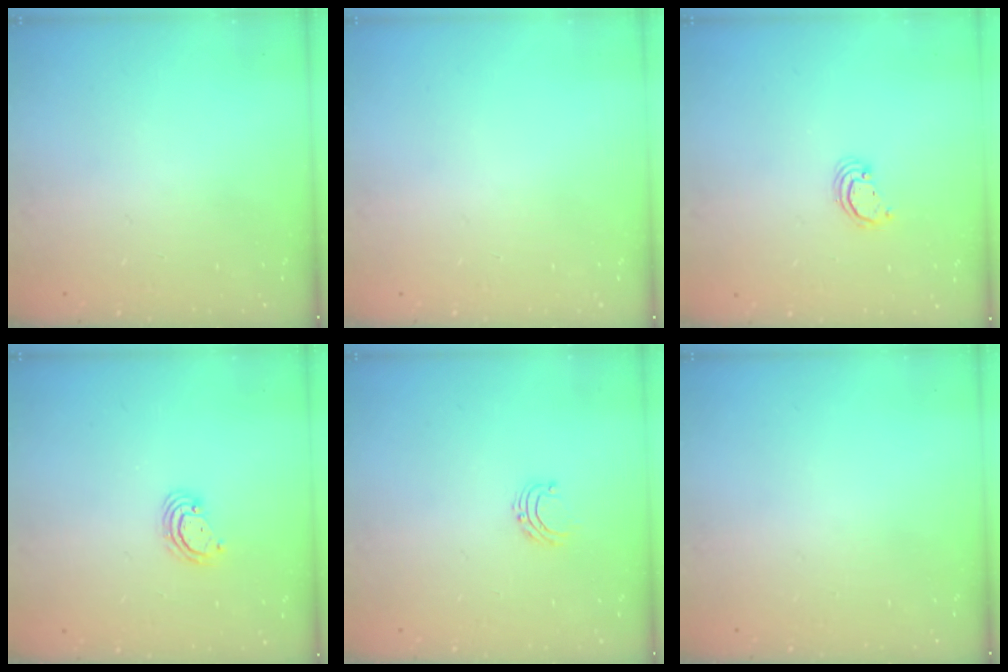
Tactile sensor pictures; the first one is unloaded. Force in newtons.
{"total": 0.0}
{"total": 2.3, "press": 2.3, "slide": 0.3}
{"total": 3.2, "press": 3.2, "slide": 0.3}
{"total": 4.9, "press": 4.9, "slide": 0.5}
{"total": 0.0}